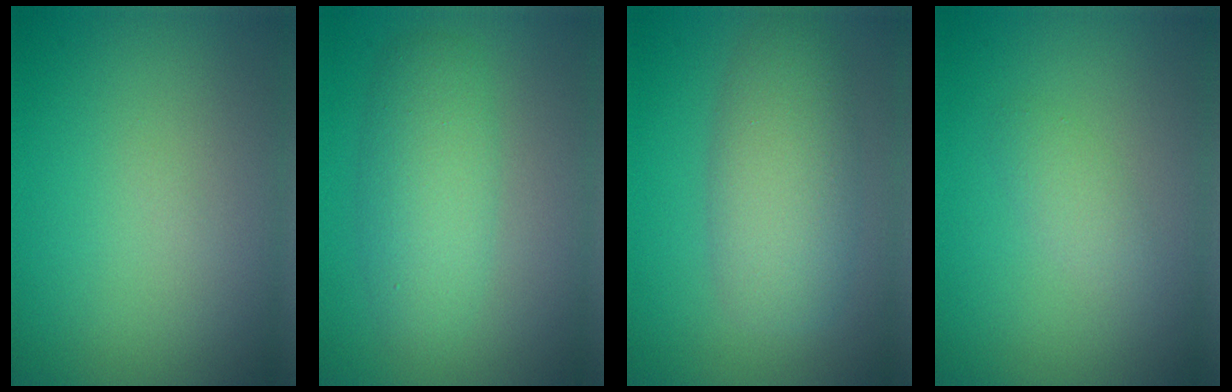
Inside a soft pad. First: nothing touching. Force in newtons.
{"total": 4.1, "press": 4.1, "slide": 0.2}
{"total": 5.4, "press": 5.4, "slide": 0.2}
{"total": 1.4, "press": 1.4, "slide": 0.1}